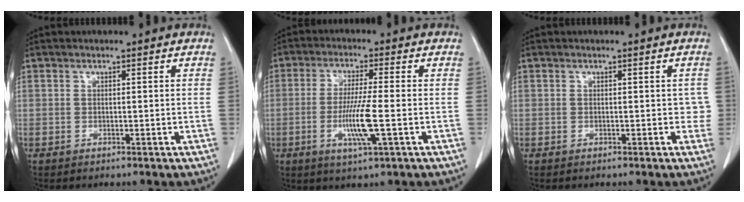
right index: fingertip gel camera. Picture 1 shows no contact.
{"total": 7.7, "force": [-1.9, -0.1, 7.5], "torque": [-0.145, -0.013, -0.036]}
{"total": 1.7, "force": [0.0, 1.4, 1.0], "torque": [0.001, 0.011, -0.003]}